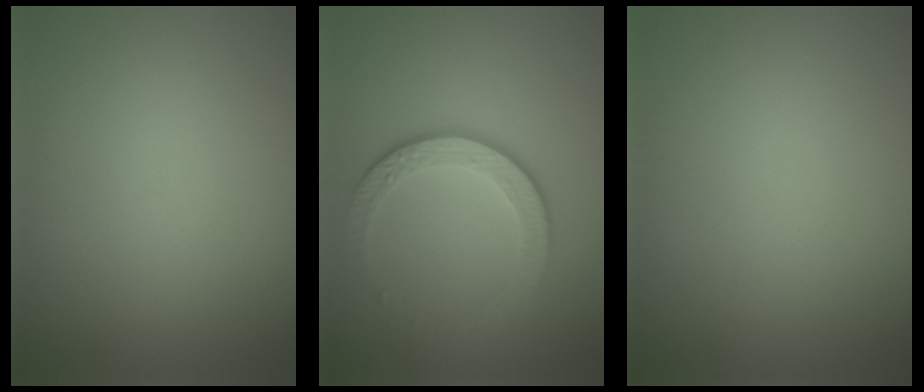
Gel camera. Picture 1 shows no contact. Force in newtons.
{"total": 4.3, "press": 3.0, "slide": 3.1}
{"total": 0.0}